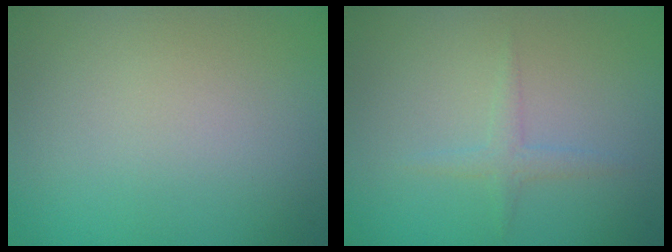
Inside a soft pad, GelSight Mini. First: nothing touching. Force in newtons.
{"total": 1.2, "press": 1.2, "slide": 0.0}